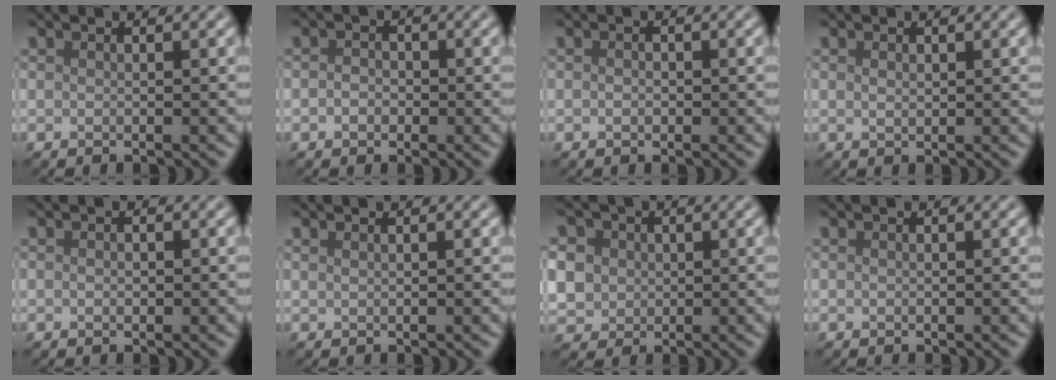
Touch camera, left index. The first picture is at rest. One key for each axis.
{"total": 1.3, "fx": -0.4, "fy": 1.1, "fz": 0.6, "tx": -0.010, "ty": -0.001, "tz": -0.012}
{"total": 0.8, "fx": 0.0, "fy": 0.6, "fz": 0.5, "tx": -0.009, "ty": -0.004, "tz": -0.003}
{"total": 0.6, "fx": 0.3, "fy": 0.4, "fz": 0.4, "tx": -0.010, "ty": 0.000, "tz": 0.006}
{"total": 0.5, "fx": 0.0, "fy": 0.4, "fz": 0.4, "tx": -0.006, "ty": -0.001, "tz": -0.001}
{"total": 0.6, "fx": 0.5, "fy": 0.2, "fz": 0.3, "tx": -0.004, "ty": -0.001, "tz": 0.004}
{"total": 6.5, "fx": 1.2, "fy": 5.7, "fz": 2.9, "tx": -0.065, "ty": 0.023, "tz": 0.006}
{"total": 0.0}